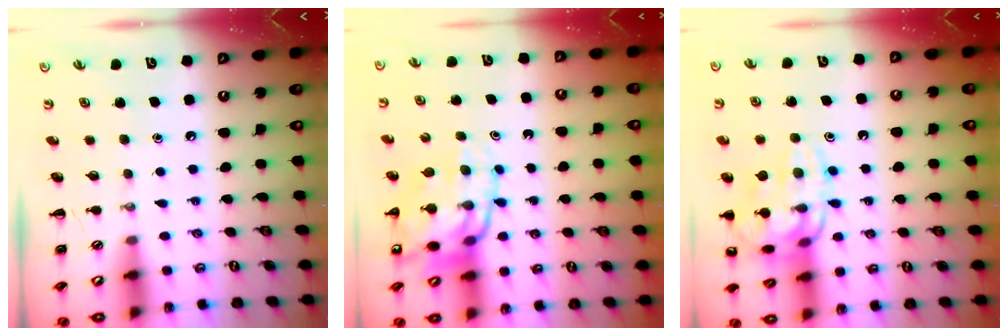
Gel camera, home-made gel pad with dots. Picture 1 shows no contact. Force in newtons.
{"total": 14.7, "press": 14.3, "slide": 3.2}
{"total": 15.8, "press": 15.7, "slide": 0.6}